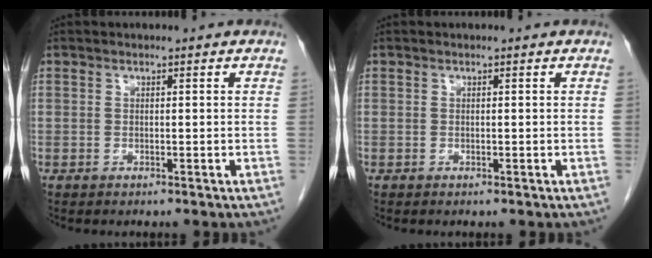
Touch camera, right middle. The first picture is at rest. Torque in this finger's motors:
{"motor_torque": [0.05, -0.18, 0.04, 0.01]}